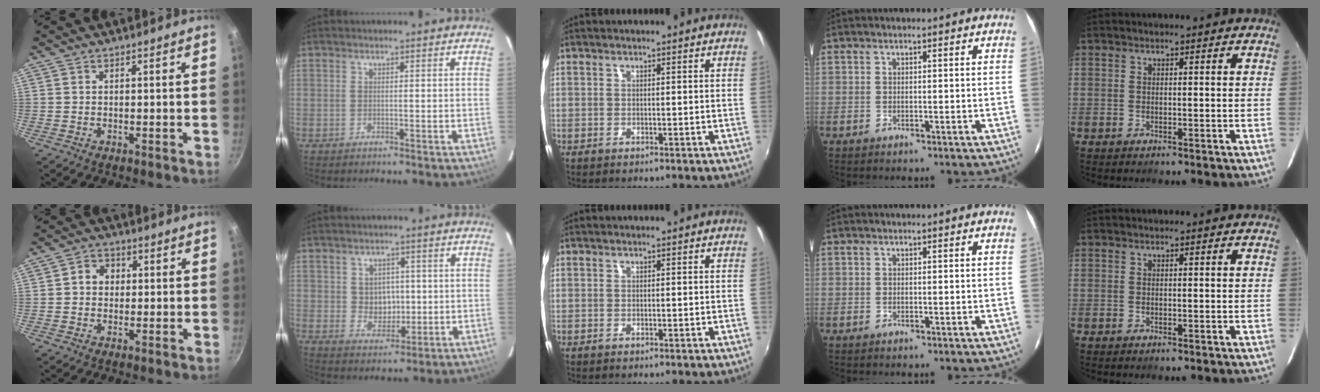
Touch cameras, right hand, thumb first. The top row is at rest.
{"thumb": {"total": 4.4, "force": [0.5, 3.8, 2.1], "torque": [-0.012, 0.007, 0.001]}, "index": {"total": 5.7, "force": [0.4, 5.1, 2.5], "torque": [-0.044, 0.005, 0.018]}}